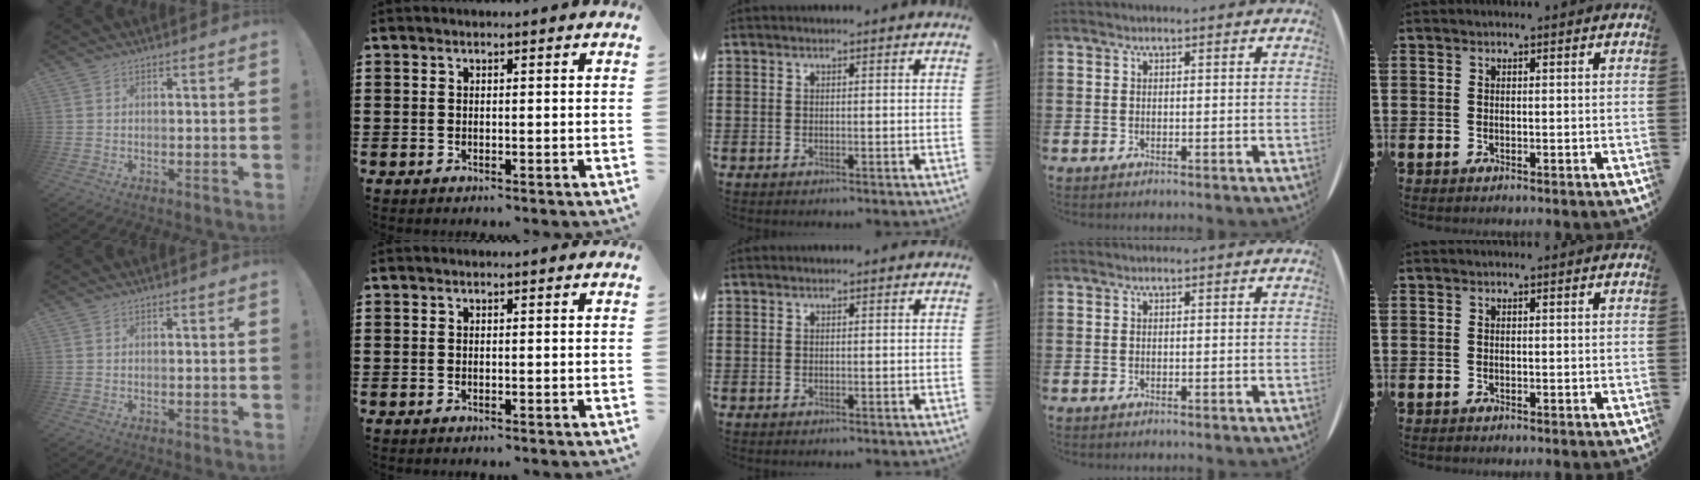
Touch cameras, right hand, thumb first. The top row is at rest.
{}